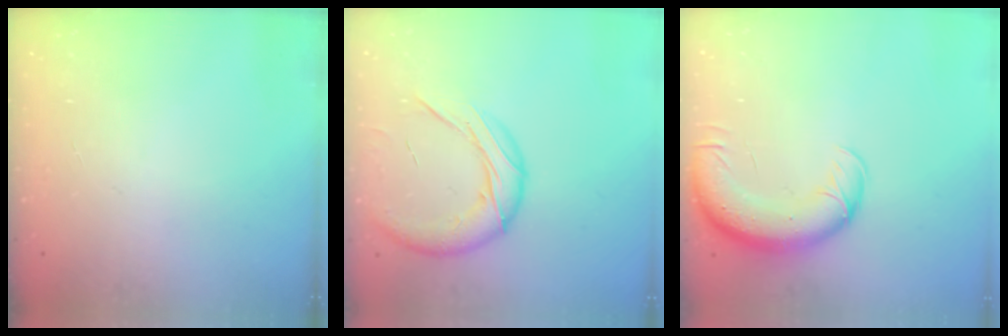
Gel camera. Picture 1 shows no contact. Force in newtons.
{"total": 14.7, "press": 14.6, "slide": 2.3}
{"total": 13.7, "press": 13.3, "slide": 3.1}